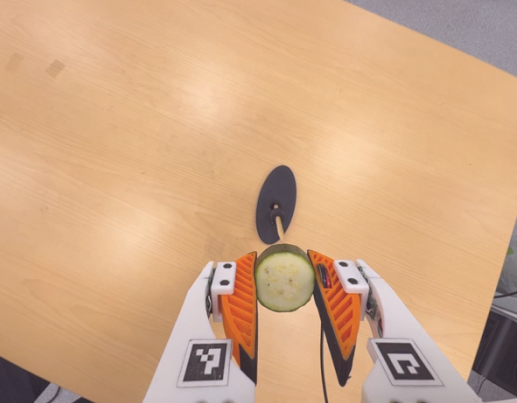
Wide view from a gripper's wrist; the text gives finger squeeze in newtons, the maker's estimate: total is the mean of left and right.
{"total": 10.4, "left": 9.7, "right": 11.1}